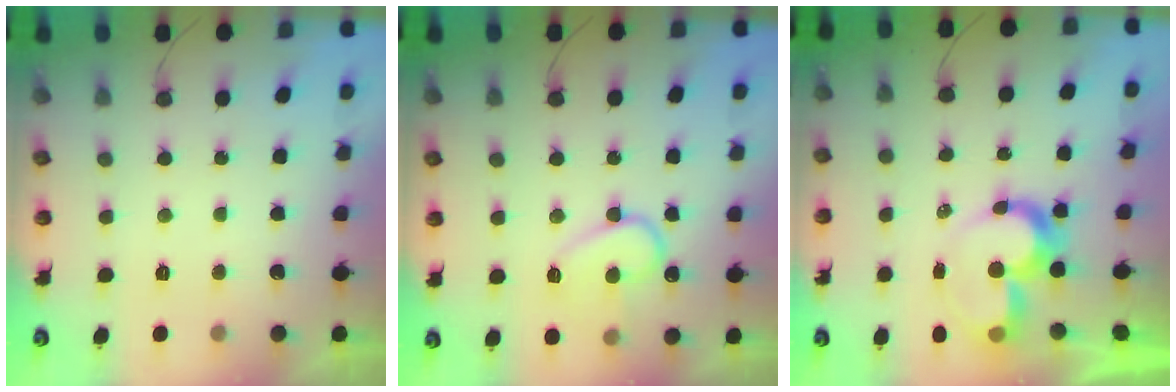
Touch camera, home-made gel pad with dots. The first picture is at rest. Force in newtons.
{"total": 12.9, "press": 12.8, "slide": 1.4}
{"total": 10.6, "press": 10.5, "slide": 1.0}